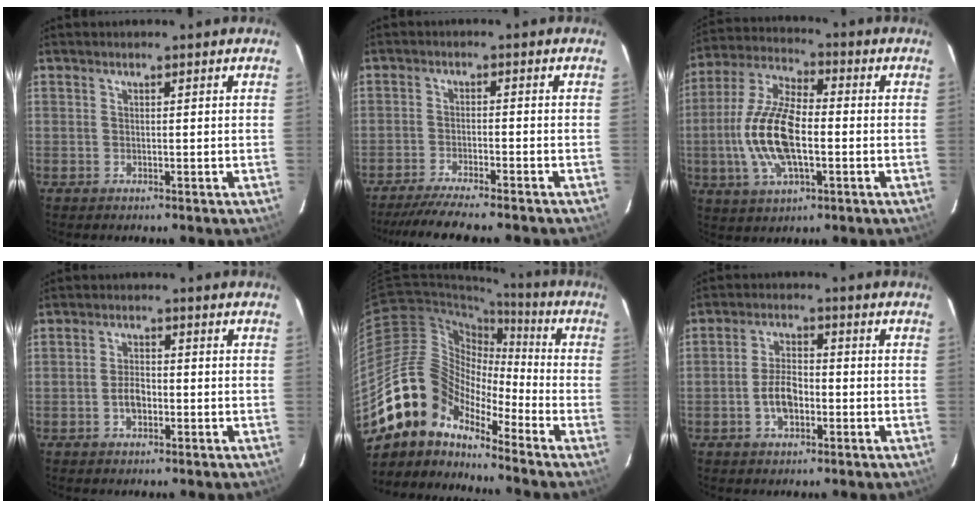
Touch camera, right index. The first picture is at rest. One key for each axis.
{"total": 9.8, "fx": -8.7, "fy": 0.4, "fz": 4.5, "tx": -0.101, "ty": -0.017, "tz": -0.139}
{"total": 14.9, "fx": -2.5, "fy": 6.2, "fz": 13.3, "tx": -0.281, "ty": 0.003, "tz": -0.049}
{"total": 3.2, "fx": -1.2, "fy": 2.0, "fz": 2.2, "tx": -0.043, "ty": 0.005, "tz": -0.020}
{"total": 13.5, "fx": -10.8, "fy": 6.6, "fz": 4.7, "tx": -0.080, "ty": 0.022, "tz": -0.222}
{"total": 5.6, "fx": -2.0, "fy": 3.1, "fz": 4.3, "tx": -0.086, "ty": 0.009, "tz": -0.032}